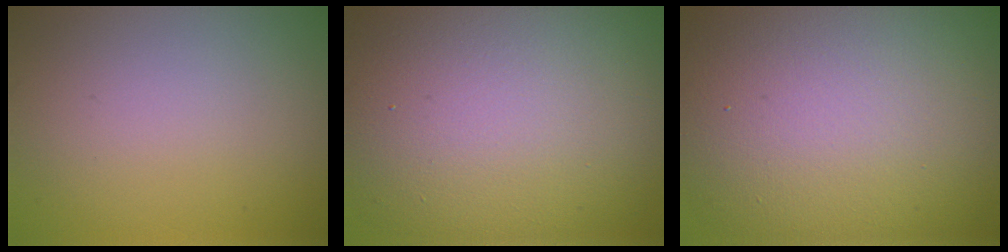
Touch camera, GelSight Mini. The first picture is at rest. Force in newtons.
{"total": 15.7, "press": 15.7, "slide": 1.3}
{"total": 17.8, "press": 17.7, "slide": 1.7}